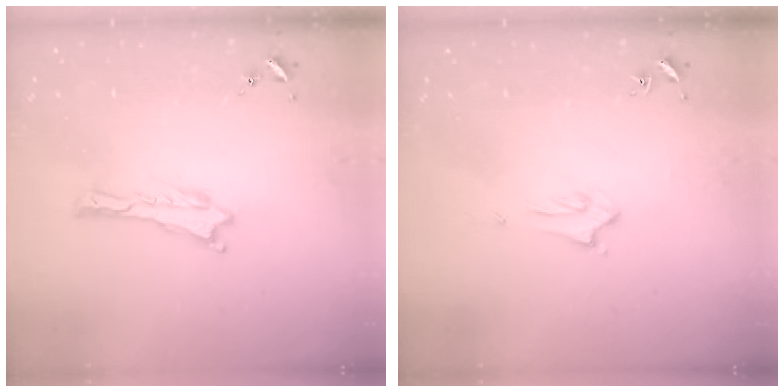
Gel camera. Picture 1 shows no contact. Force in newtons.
{"total": 1.9, "press": 1.9, "slide": 0.1}